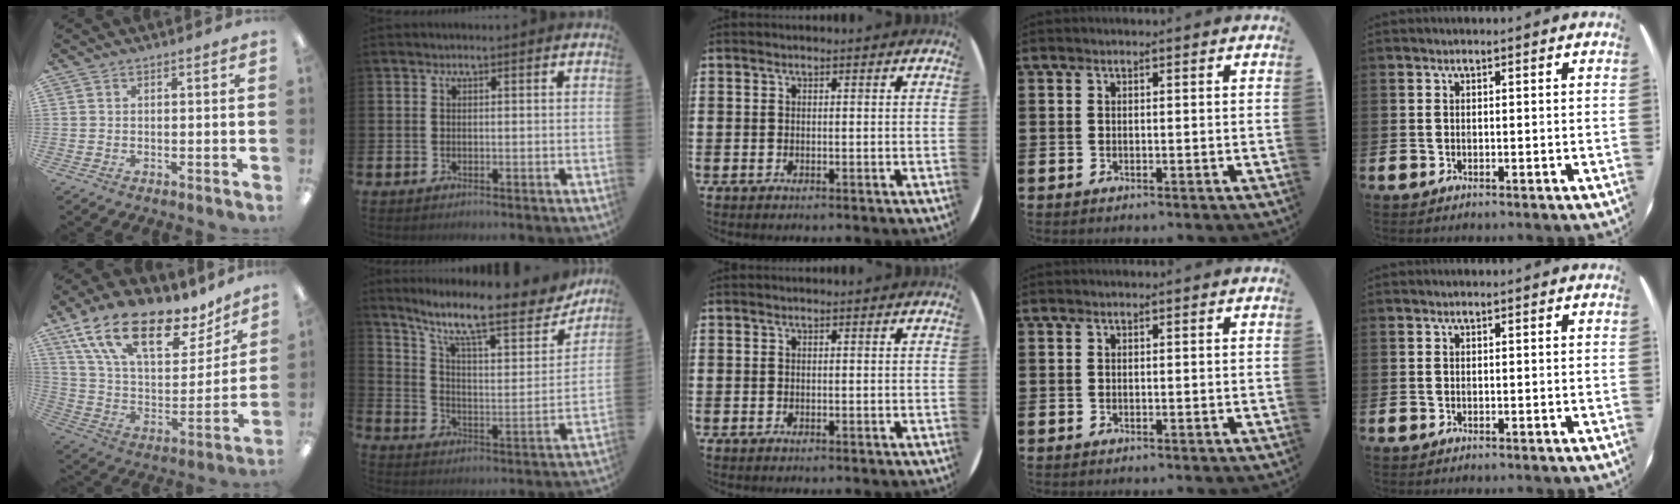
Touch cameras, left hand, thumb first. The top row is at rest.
{"thumb": {"total": 21.9, "force": [13.9, 10.0, 13.6], "torque": [-0.240, -0.073, 0.247]}, "index": {"total": 13.3, "force": [10.3, 3.6, 7.5], "torque": [-0.156, -0.064, 0.170]}}